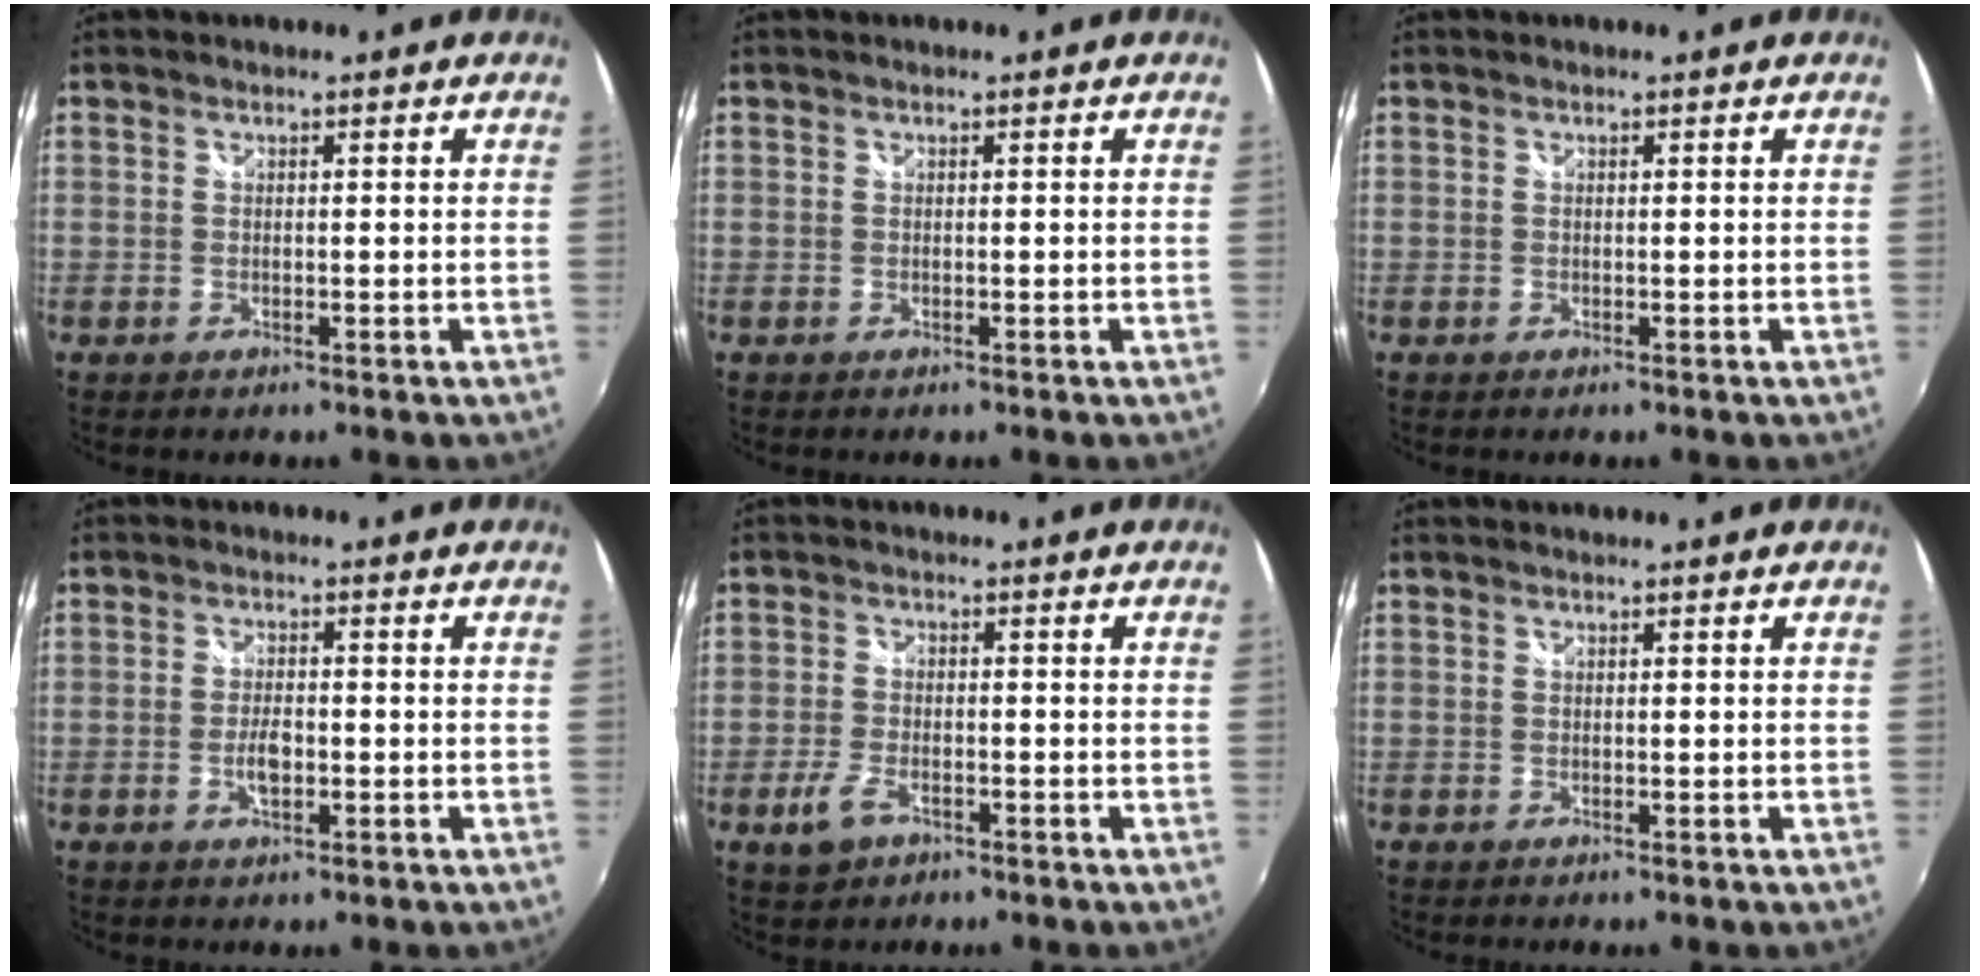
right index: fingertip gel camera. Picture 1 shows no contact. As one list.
[{"total": 0.0}, {"total": 0.0}, {"total": 2.5, "force": [-0.8, 1.3, 2.0], "torque": [-0.036, -0.002, -0.013]}, {"total": 4.9, "force": [-2.7, 2.6, 3.2], "torque": [-0.083, -0.004, -0.048]}, {"total": 0.0}]